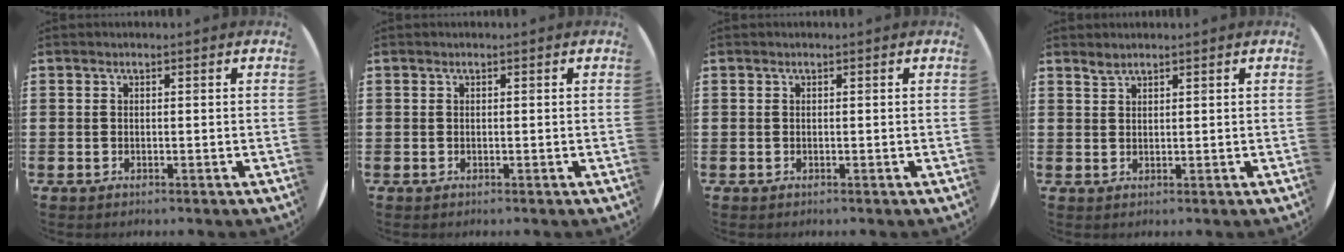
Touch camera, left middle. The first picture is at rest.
{"total": 0.0}
{"total": 0.0}
{"total": 1.2, "force": [1.2, 0.2, 0.1], "torque": [-0.003, 0.000, 0.024]}